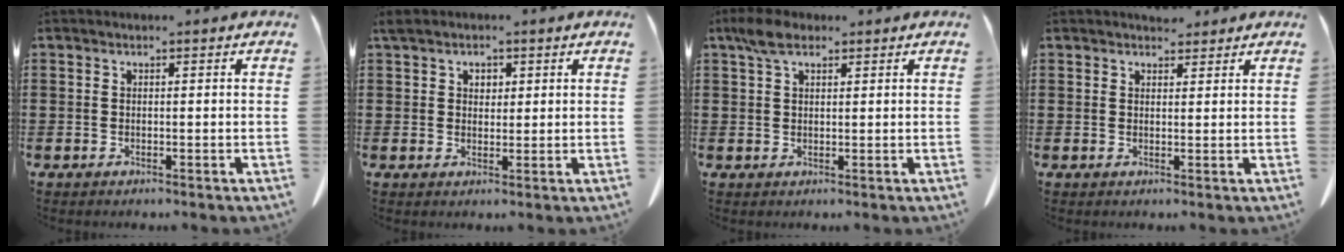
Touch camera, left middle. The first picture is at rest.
{"total": 2.4, "force": [1.5, 1.7, 1.0], "torque": [-0.018, 0.005, 0.024]}
{"total": 3.9, "force": [2.5, 2.0, 2.3], "torque": [-0.053, 0.009, 0.046]}
{"total": 2.5, "force": [2.3, 0.8, 0.3], "torque": [-0.004, -0.005, 0.043]}